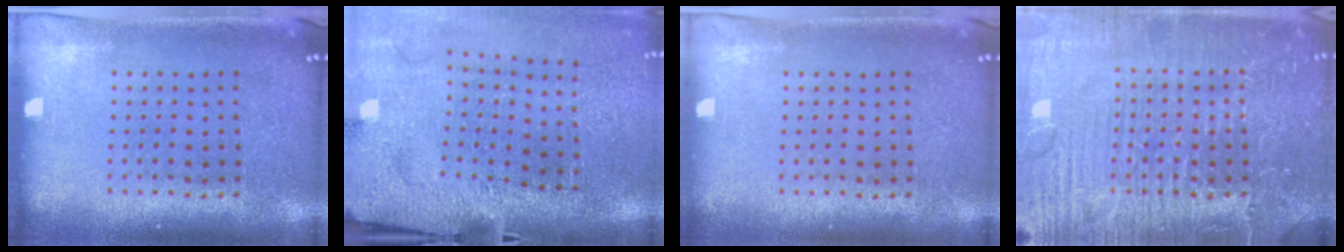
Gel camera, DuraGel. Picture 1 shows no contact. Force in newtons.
{"total": 3.1, "press": 2.9, "slide": 1.3}
{"total": 0.0}
{"total": 7.7, "press": 7.7, "slide": 0.9}